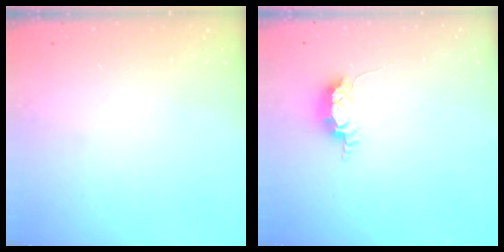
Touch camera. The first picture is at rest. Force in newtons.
{"total": 5.8, "press": 5.7, "slide": 0.9}